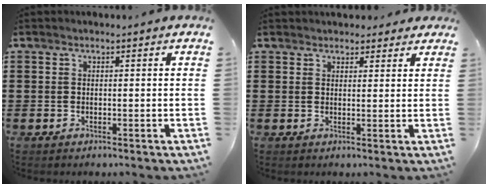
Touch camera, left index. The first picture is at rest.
{"total": 2.4, "force": [2.2, 0.9, 0.2], "torque": [-0.001, -0.002, 0.040]}